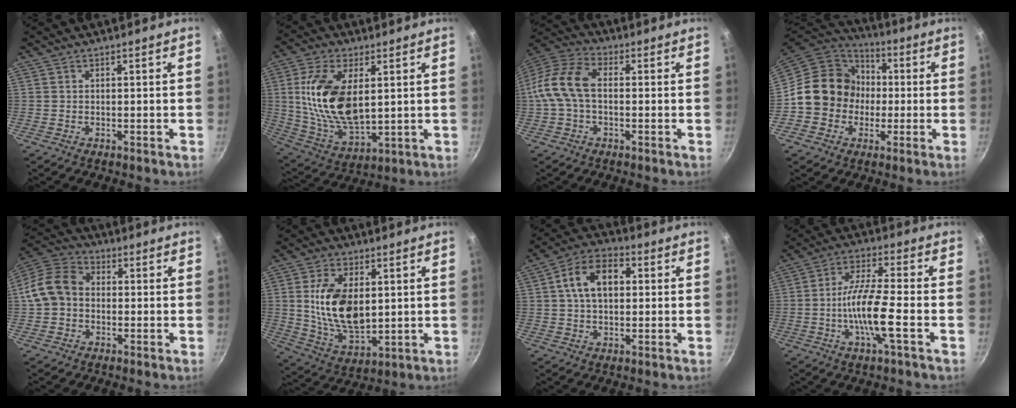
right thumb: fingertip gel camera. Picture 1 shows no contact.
{"total": 17.6, "force": [3.3, 9.3, 14.6], "torque": [-0.276, -0.018, 0.073]}
{"total": 11.8, "force": [-0.3, 7.4, 9.1], "torque": [-0.176, 0.039, -0.025]}
{"total": 15.5, "force": [-0.6, 14.0, 6.6], "torque": [-0.074, 0.035, -0.020]}
{"total": 10.4, "force": [-0.7, 8.2, 6.2], "torque": [-0.092, 0.032, -0.033]}
{"total": 15.1, "force": [2.1, 8.8, 12.1], "torque": [-0.207, -0.017, 0.049]}
{"total": 11.4, "force": [2.0, 7.4, 8.5], "torque": [-0.118, 0.025, 0.020]}
{"total": 10.3, "force": [-3.0, 1.4, 9.8], "torque": [-0.187, 0.024, -0.063]}